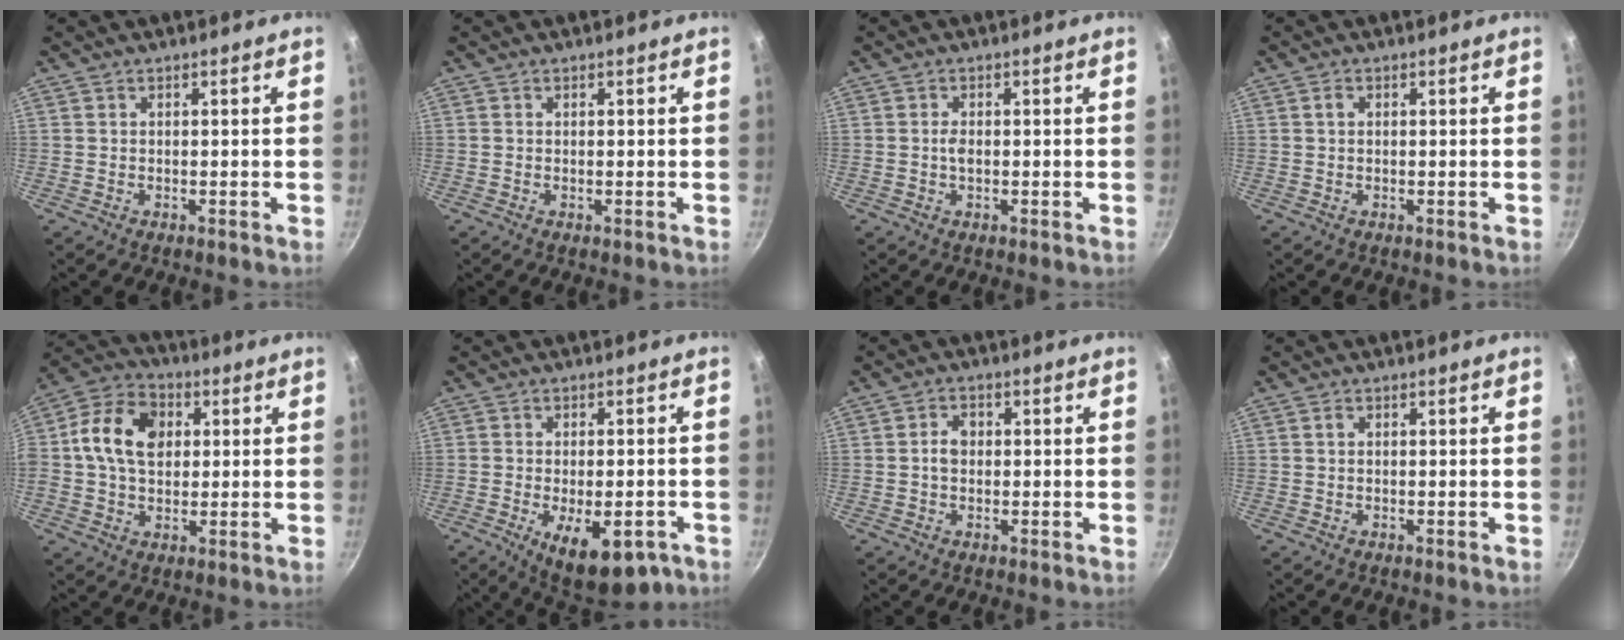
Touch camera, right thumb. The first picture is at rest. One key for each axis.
{"total": 0.0}
{"total": 1.7, "fx": -0.1, "fy": 0.9, "fz": 1.4, "tx": -0.026, "ty": 0.003, "tz": -0.003}
{"total": 1.2, "fx": 0.3, "fy": 0.8, "fz": 0.8, "tx": -0.014, "ty": 0.005, "tz": 0.004}
{"total": 13.7, "fx": 2.2, "fy": 9.8, "fz": 9.2, "tx": -0.147, "ty": 0.016, "tz": 0.020}
{"total": 12.3, "fx": -5.2, "fy": 5.5, "fz": 9.7, "tx": -0.115, "ty": 0.009, "tz": -0.061}
{"total": 3.5, "fx": 0.1, "fy": 2.6, "fz": 2.3, "tx": -0.027, "ty": 0.010, "tz": -0.001}
{"total": 0.8, "fx": 0.2, "fy": 0.5, "fz": 0.6, "tx": -0.011, "ty": 0.004, "tz": 0.003}